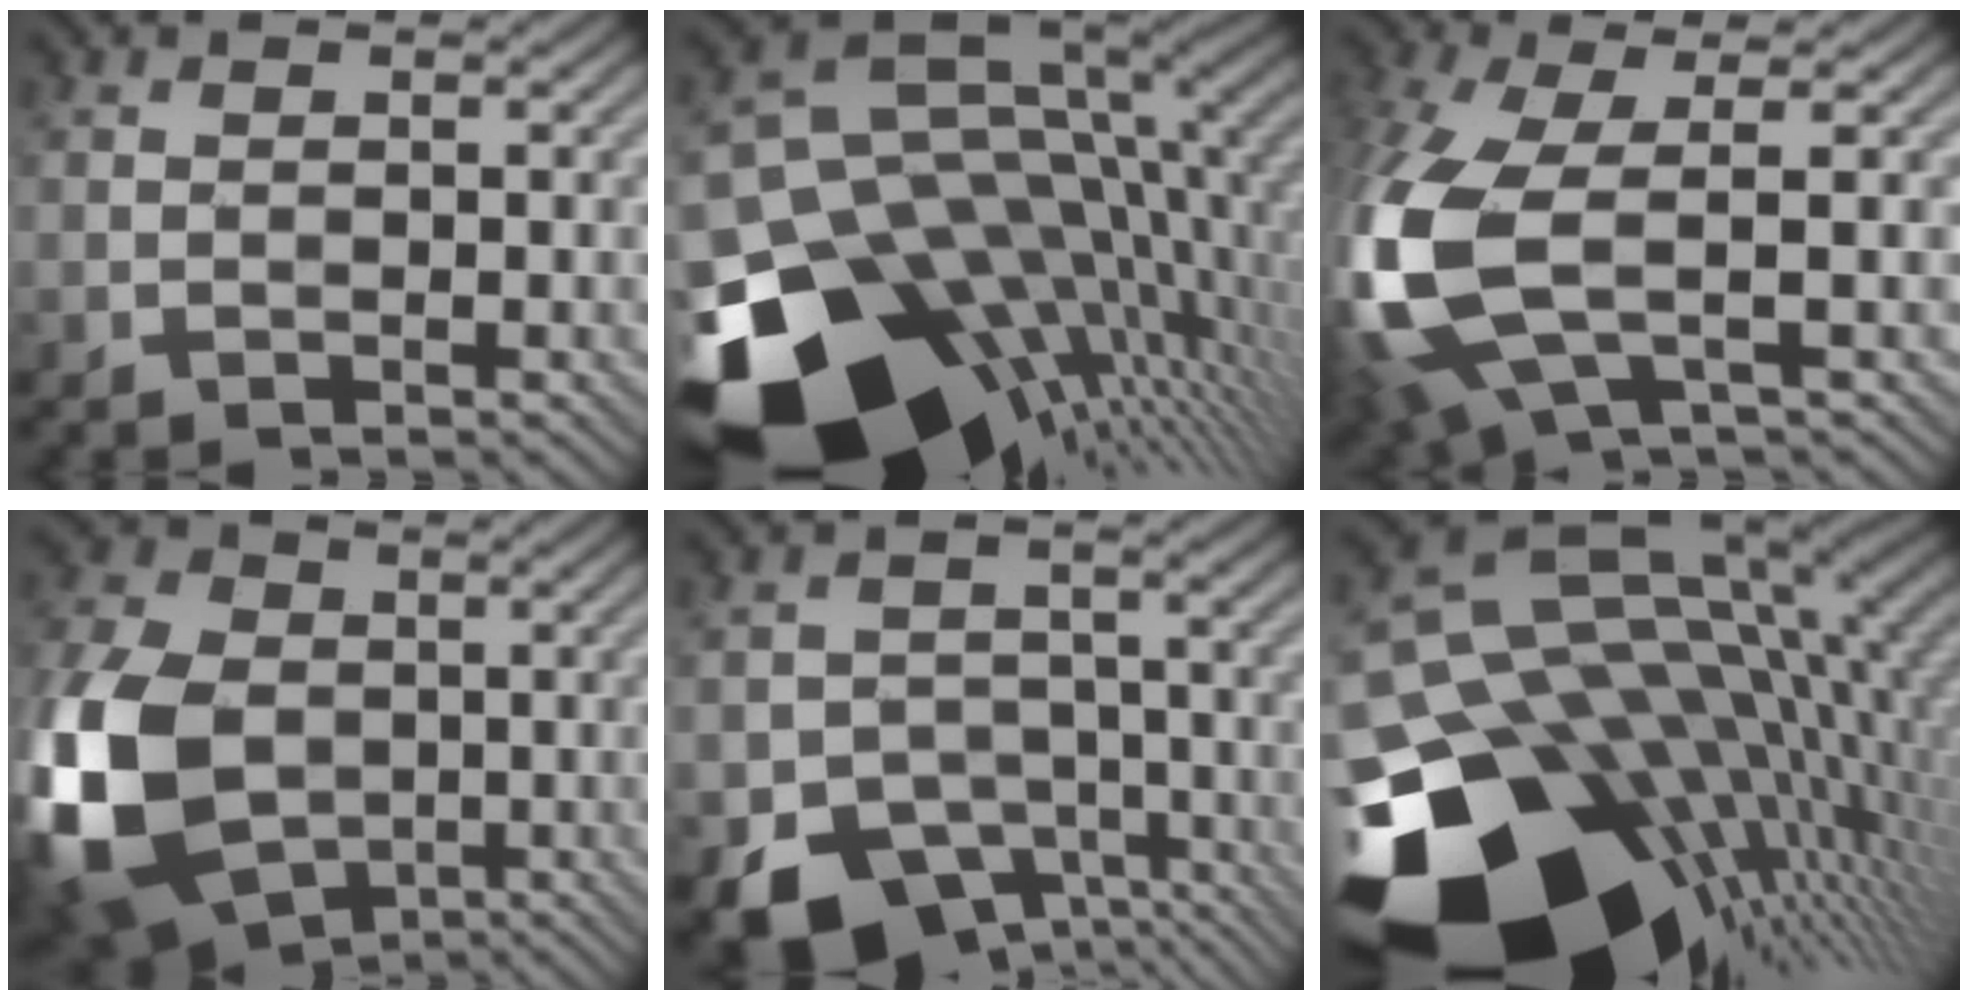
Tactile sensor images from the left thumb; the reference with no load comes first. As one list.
[{"total": 18.7, "force": [-7.1, 11.8, 12.8], "torque": [-0.297, -0.043, -0.092]}, {"total": 12.3, "force": [-1.4, 5.1, 11.1], "torque": [-0.299, -0.015, -0.028]}, {"total": 17.5, "force": [-4.2, 12.1, 11.9], "torque": [-0.320, -0.017, -0.093]}, {"total": 10.4, "force": [-6.6, 7.0, 4.1], "torque": [-0.062, -0.018, -0.108]}, {"total": 20.7, "force": [-7.4, 13.2, 14.1], "torque": [-0.324, -0.052, -0.090]}]